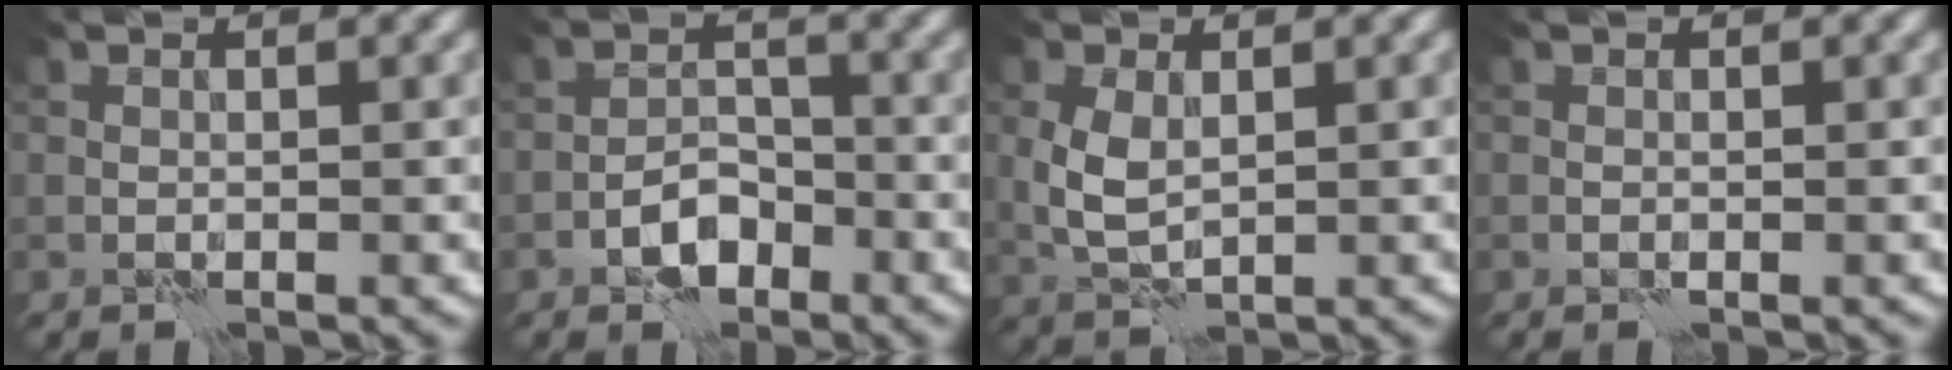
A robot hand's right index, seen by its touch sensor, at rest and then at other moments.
{"total": 3.2, "force": [-1.9, 1.8, 1.8], "torque": [-0.025, 0.009, -0.037]}
{"total": 3.2, "force": [0.4, 1.9, 2.5], "torque": [-0.064, 0.005, 0.013]}
{"total": 0.0}